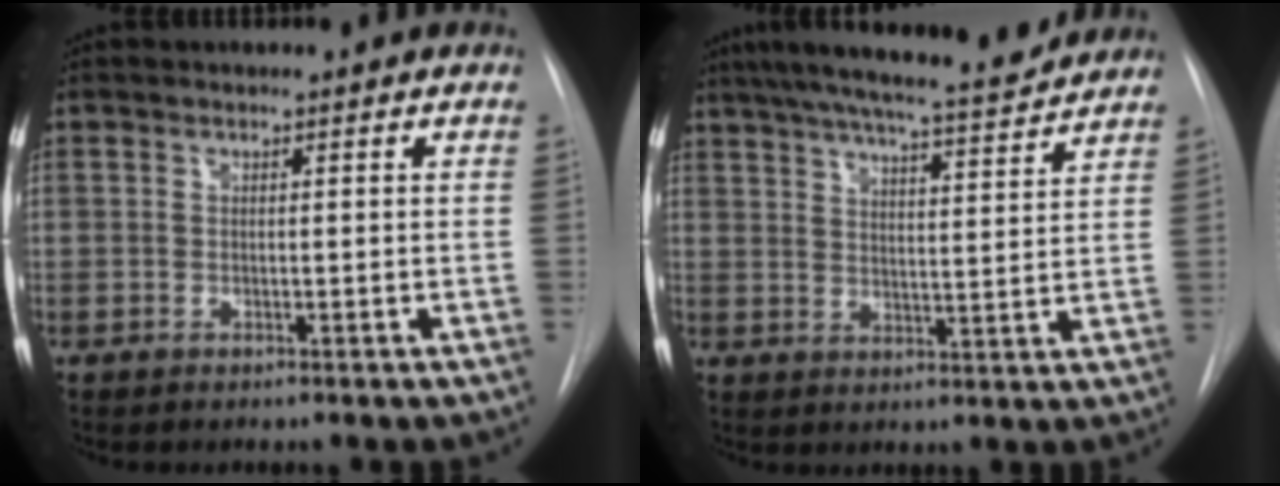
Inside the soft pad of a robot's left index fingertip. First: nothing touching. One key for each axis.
{"total": 16.7, "fx": 14.9, "fy": 1.2, "fz": 7.4, "tx": -0.121, "ty": 0.011, "tz": 0.210}